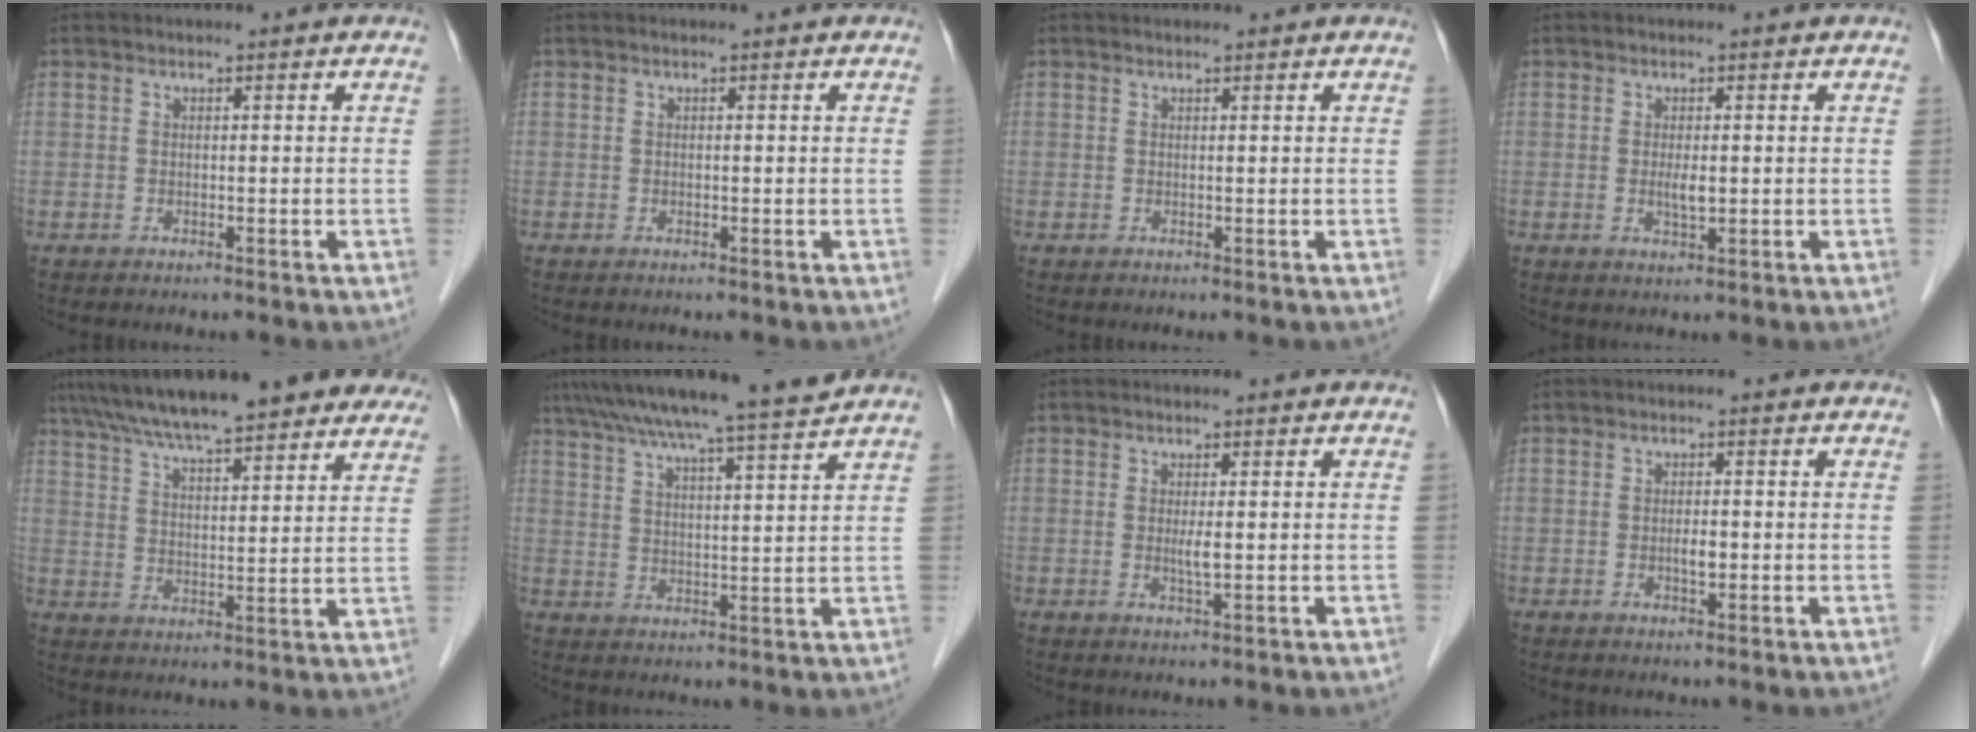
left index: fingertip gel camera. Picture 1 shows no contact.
{"total": 0.0}
{"total": 2.3, "force": [2.1, 0.3, 0.9], "torque": [-0.011, 0.025, 0.036]}
{"total": 2.0, "force": [0.0, 0.5, 1.9], "torque": [-0.039, -0.003, 0.002]}
{"total": 22.0, "force": [18.3, 4.1, 11.5], "torque": [-0.183, 0.039, 0.250]}
{"total": 13.8, "force": [12.0, -1.1, 6.7], "torque": [-0.116, 0.013, 0.177]}
{"total": 1.7, "force": [0.0, 0.1, 1.7], "torque": [-0.036, -0.003, 0.001]}
{"total": 1.6, "force": [-0.4, 0.4, 1.4], "torque": [-0.027, -0.001, -0.006]}